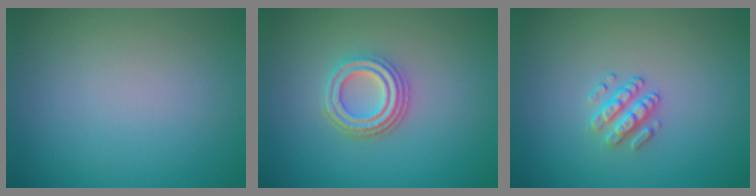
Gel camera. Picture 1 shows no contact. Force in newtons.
{"total": 3.6, "press": 2.9, "slide": 2.1}
{"total": 2.0, "press": 1.6, "slide": 1.3}